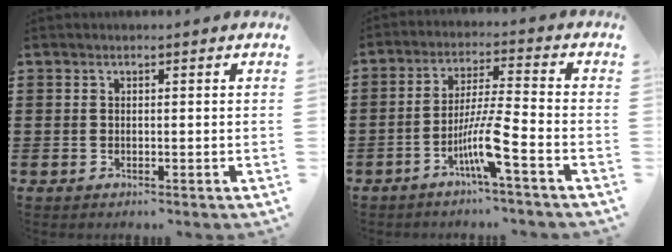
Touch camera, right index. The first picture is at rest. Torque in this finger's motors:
{"motor_torque": [0.73, 0.17, 0.47, 0.08]}